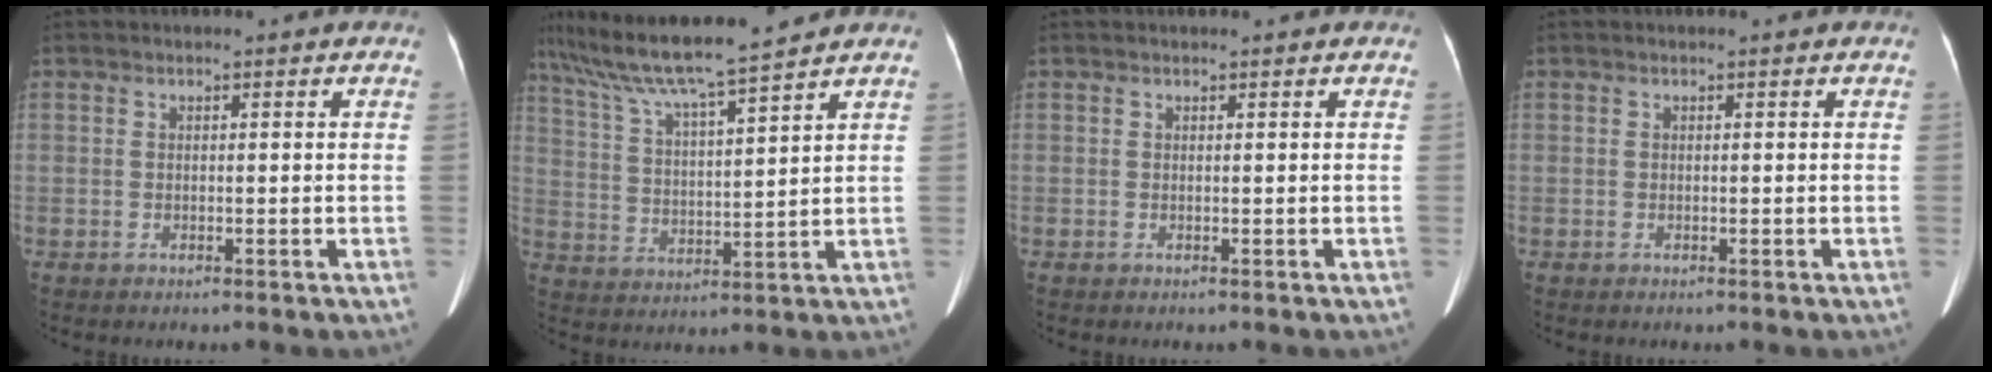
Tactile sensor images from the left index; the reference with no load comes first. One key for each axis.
{"total": 13.7, "fx": 11.7, "fy": -1.1, "fz": 7.1, "tx": -0.133, "ty": 0.013, "tz": 0.204}
{"total": 0.9, "fx": 0.7, "fy": 0.5, "fz": 0.1, "tx": -0.002, "ty": 0.013, "tz": 0.009}
{"total": 0.0}